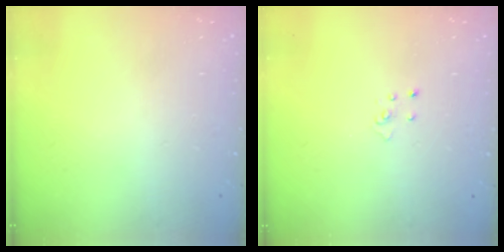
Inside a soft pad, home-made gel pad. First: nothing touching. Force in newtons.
{"total": 3.0, "press": 2.9, "slide": 0.3}